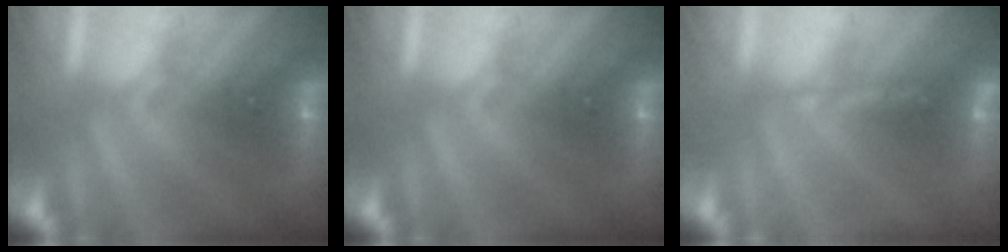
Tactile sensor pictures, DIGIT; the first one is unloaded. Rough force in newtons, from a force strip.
{"total": 0.0}
{"total": 1.7}